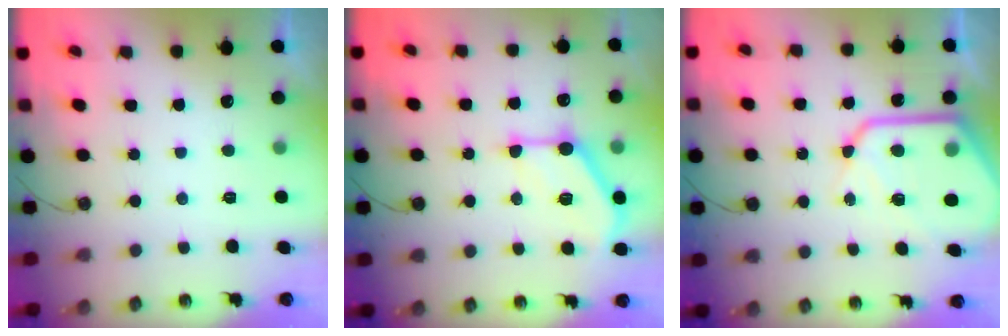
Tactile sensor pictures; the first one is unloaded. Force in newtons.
{"total": 13.7, "press": 13.7, "slide": 0.3}
{"total": 16.9, "press": 16.8, "slide": 1.8}